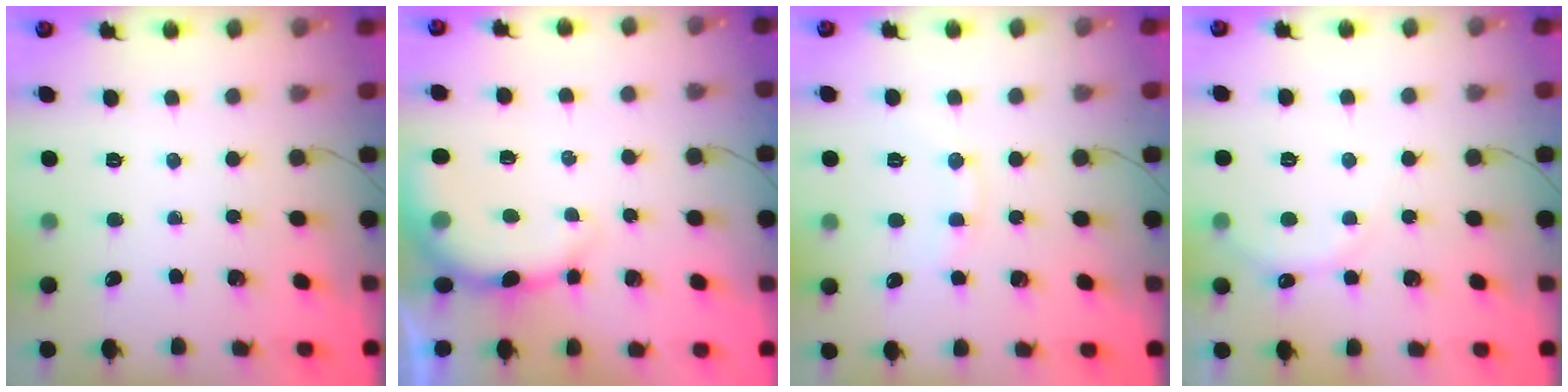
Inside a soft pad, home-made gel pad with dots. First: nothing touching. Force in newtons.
{"total": 8.5, "press": 8.3, "slide": 1.5}
{"total": 5.5, "press": 5.5, "slide": 0.8}
{"total": 7.0, "press": 6.9, "slide": 1.3}